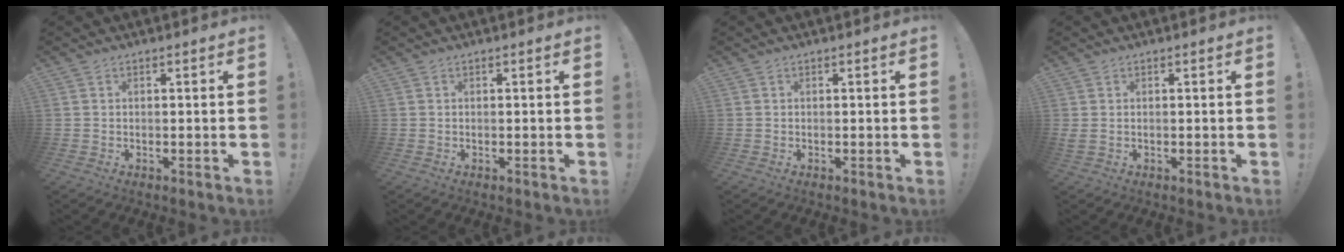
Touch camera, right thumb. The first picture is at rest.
{"total": 0.0}
{"total": 0.0}
{"total": 0.9, "force": [0.5, 0.3, 0.6], "torque": [-0.006, -0.002, 0.007]}